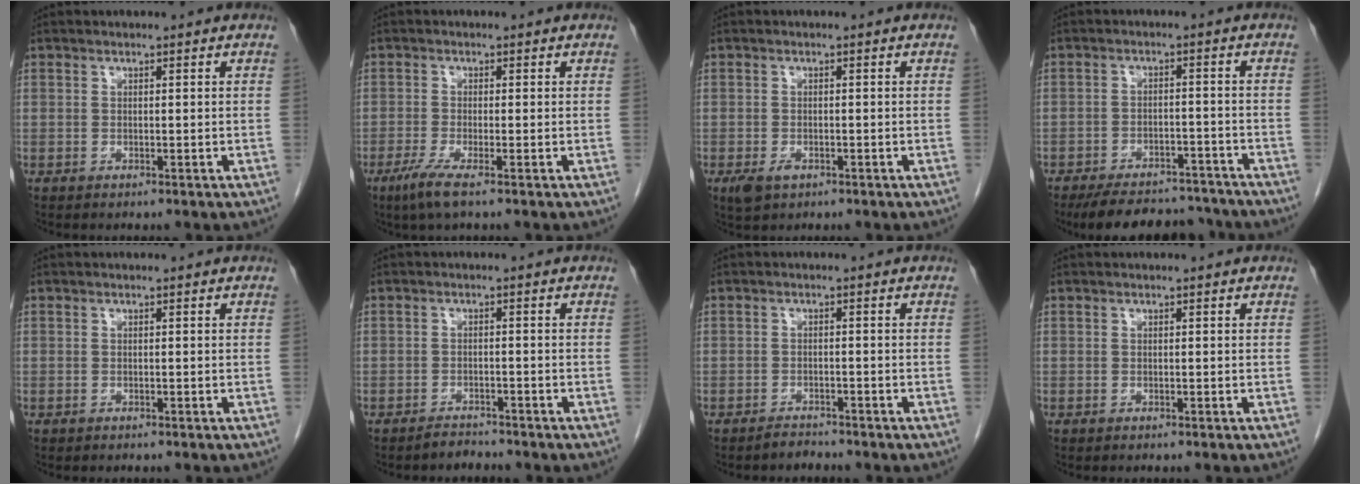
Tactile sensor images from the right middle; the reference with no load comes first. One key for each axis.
{"total": 3.5, "fx": -2.1, "fy": 0.0, "fz": 2.8, "tx": -0.063, "ty": -0.013, "tz": -0.044}
{"total": 2.5, "fx": -1.3, "fy": 1.4, "fz": 1.7, "tx": -0.035, "ty": -0.003, "tz": -0.014}
{"total": 13.7, "fx": -12.4, "fy": 4.2, "fz": 4.2, "tx": -0.066, "ty": 0.009, "tz": -0.166}
{"total": 0.0}
{"total": 1.7, "fx": -1.7, "fy": 0.4, "fz": -0.3, "tx": 0.001, "ty": -0.004, "tz": -0.026}
{"total": 1.5, "fx": -1.4, "fy": 0.3, "fz": -0.2, "tx": 0.000, "ty": -0.004, "tz": -0.023}
{"total": 0.0}